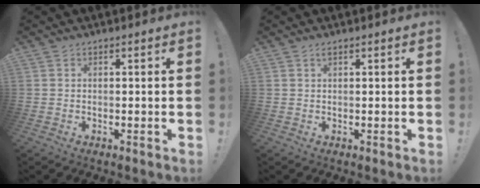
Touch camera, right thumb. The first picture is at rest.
{"total": 0.7, "force": [0.4, 0.0, 0.6], "torque": [-0.009, -0.001, 0.007]}